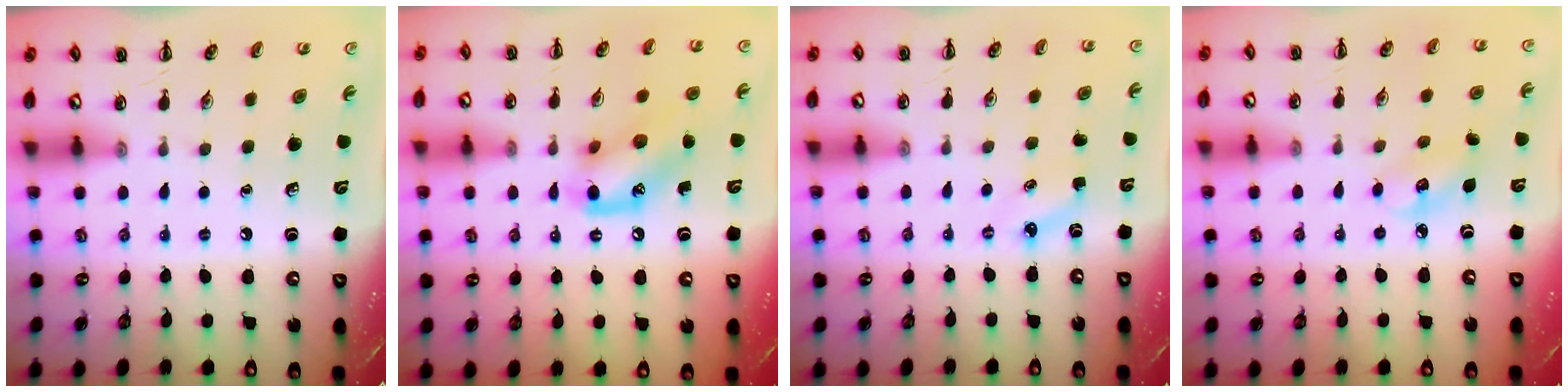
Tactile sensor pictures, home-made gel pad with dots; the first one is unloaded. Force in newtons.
{"total": 13.9, "press": 13.7, "slide": 2.3}
{"total": 2.9, "press": 2.7, "slide": 0.8}
{"total": 4.0, "press": 3.9, "slide": 0.7}